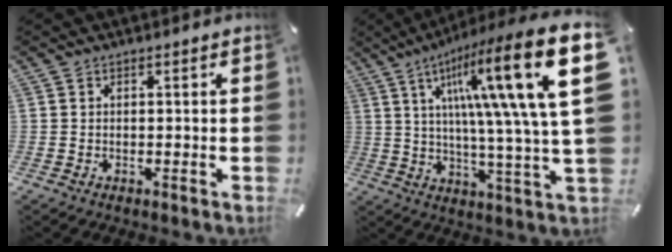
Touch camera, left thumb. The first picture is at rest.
{"total": 29.7, "force": [9.7, 5.5, 27.5], "torque": [-0.430, -0.063, 0.147]}